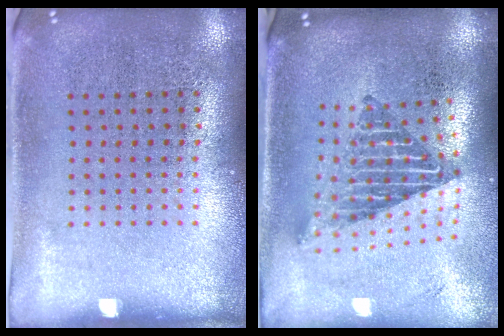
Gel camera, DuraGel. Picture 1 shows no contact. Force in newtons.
{"total": 2.1, "press": 1.6, "slide": 1.4}